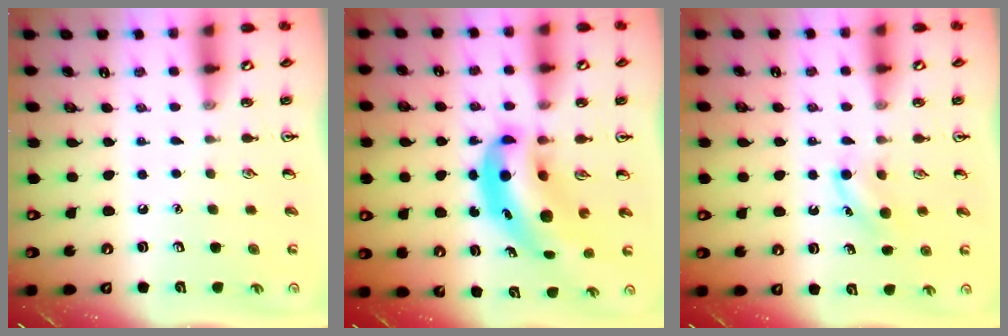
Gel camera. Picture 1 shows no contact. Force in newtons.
{"total": 9.7, "press": 9.3, "slide": 2.6}
{"total": 4.7, "press": 4.5, "slide": 1.6}